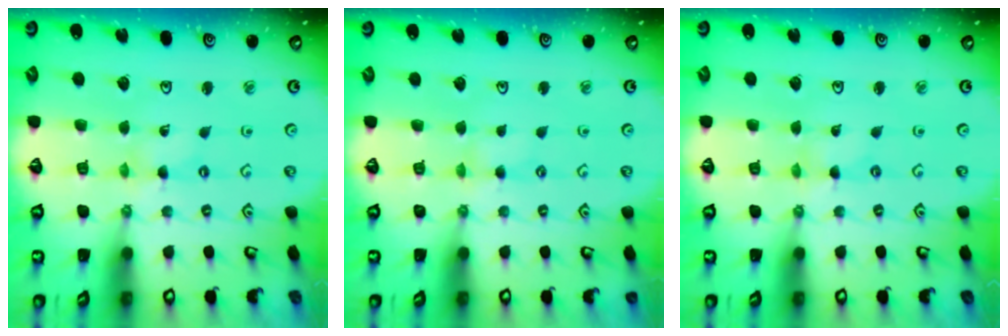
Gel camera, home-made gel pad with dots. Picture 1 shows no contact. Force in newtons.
{"total": 2.5, "press": 2.4, "slide": 0.4}
{"total": 0.0}